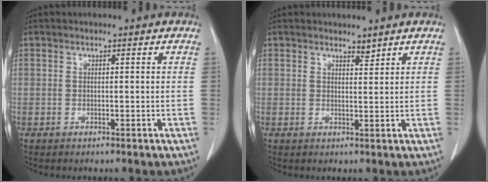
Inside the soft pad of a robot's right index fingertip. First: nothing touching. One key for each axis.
{"total": 1.3, "fx": 1.2, "fy": 0.2, "fz": 0.3, "tx": -0.009, "ty": -0.006, "tz": 0.021}